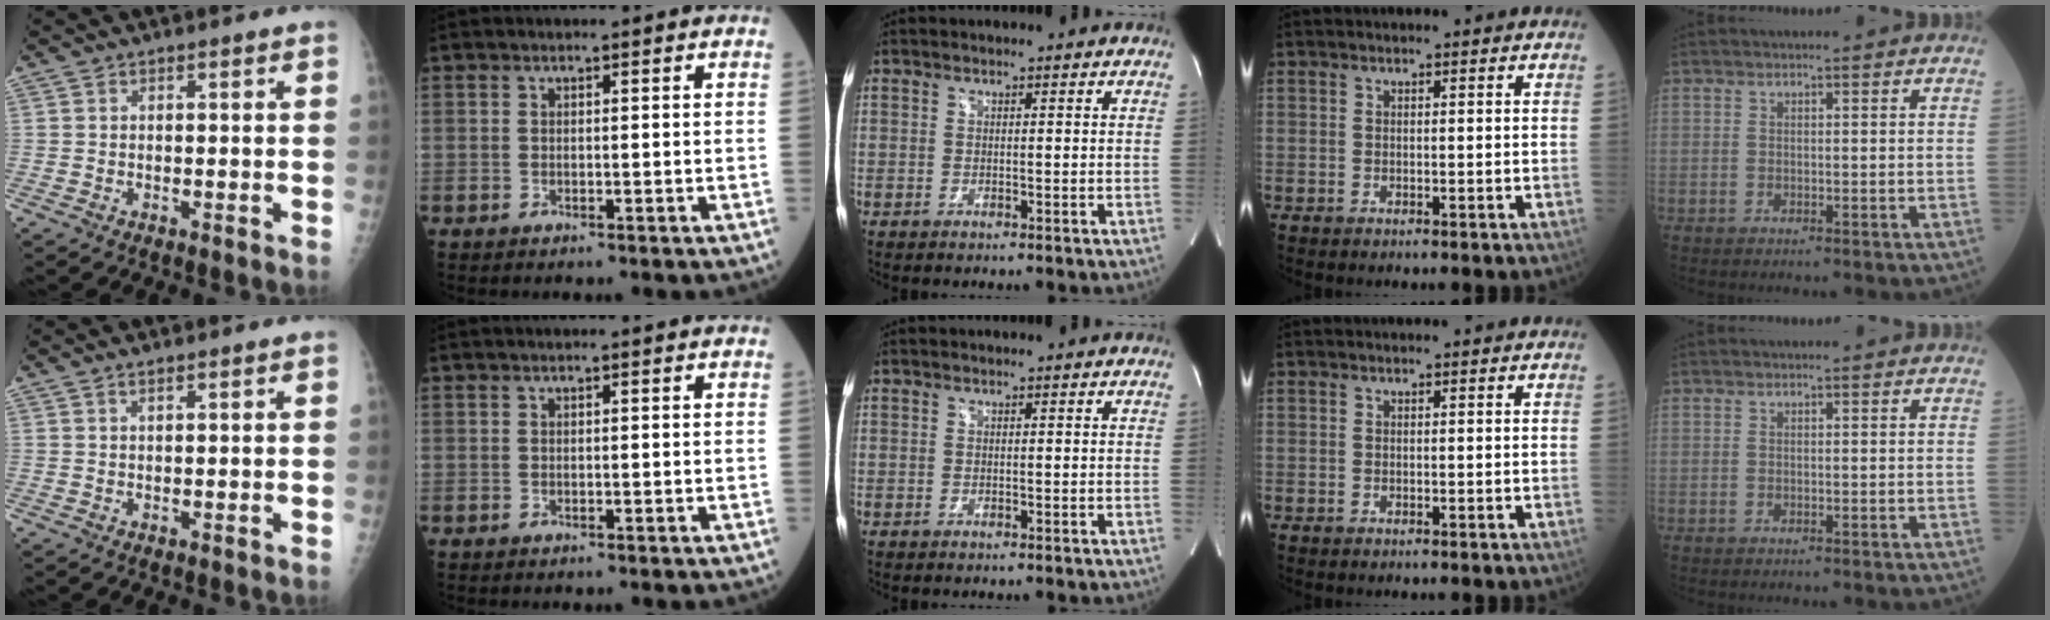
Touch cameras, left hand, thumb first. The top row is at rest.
{"thumb": {"total": 1.0, "force": [0.7, 0.2, 0.7], "torque": [-0.012, 0.000, 0.014]}, "index": {"total": 1.1, "force": [1.0, 0.0, 0.6], "torque": [-0.010, 0.017, 0.017]}}